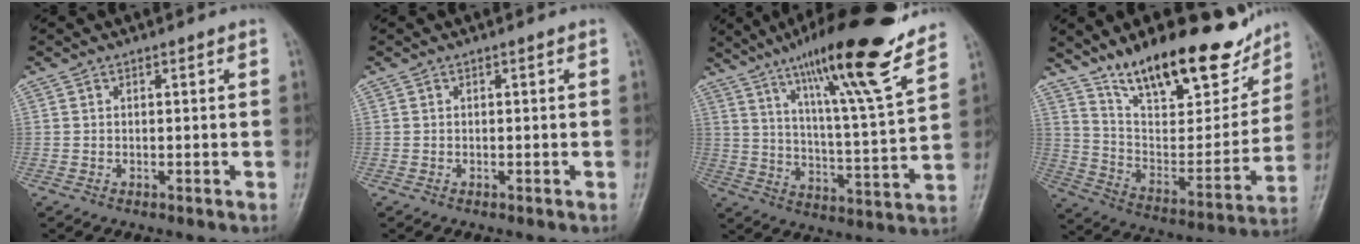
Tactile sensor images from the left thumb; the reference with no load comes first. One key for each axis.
{"total": 0.0}
{"total": 21.4, "fx": 15.0, "fy": 1.9, "fz": 15.1, "tx": -0.217, "ty": -0.067, "tz": 0.239}
{"total": 25.1, "fx": 17.6, "fy": 9.5, "fz": 15.2, "tx": -0.186, "ty": -0.074, "tz": 0.288}